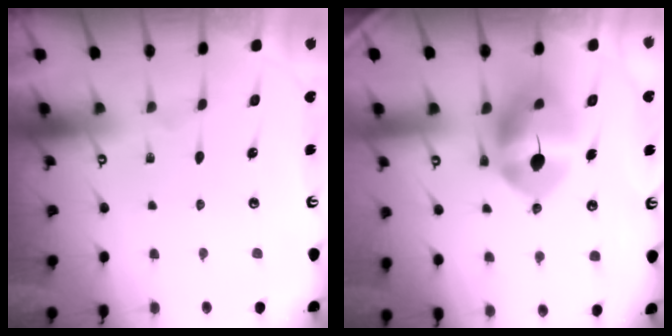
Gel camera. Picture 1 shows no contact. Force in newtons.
{"total": 11.9, "press": 11.7, "slide": 2.1}